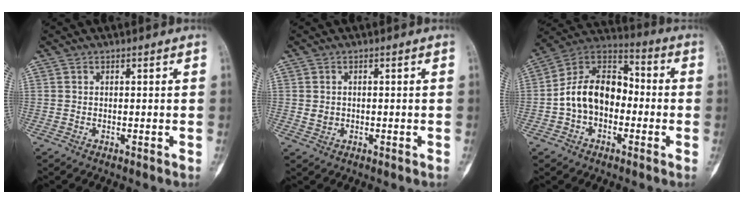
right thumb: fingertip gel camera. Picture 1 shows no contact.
{"total": 1.9, "force": [0.0, 1.7, 0.8], "torque": [-0.002, 0.002, 0.004]}
{"total": 14.5, "force": [-2.2, 10.4, 9.9], "torque": [-0.146, 0.050, -0.050]}